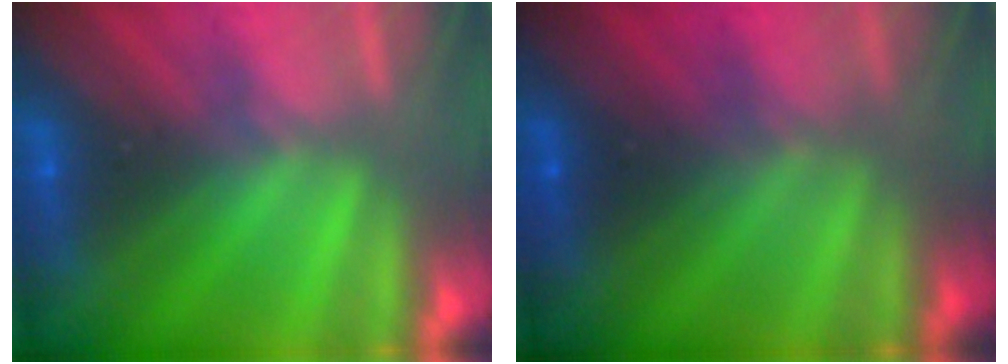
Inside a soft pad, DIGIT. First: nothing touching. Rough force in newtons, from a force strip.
{"total": 1.7}